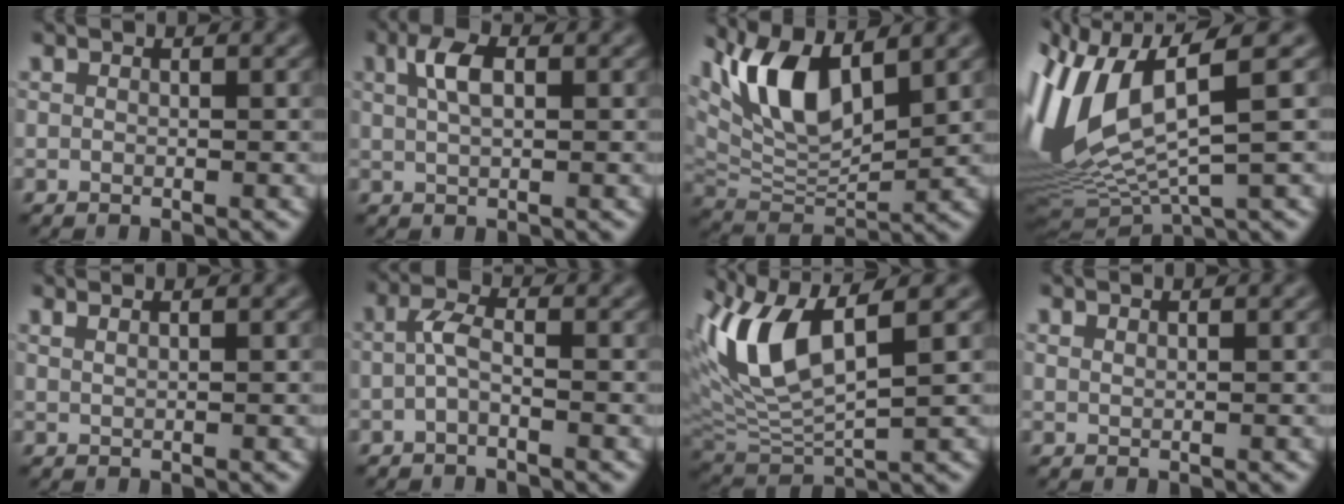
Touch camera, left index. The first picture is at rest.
{"total": 2.6, "force": [0.7, 1.2, 2.2], "torque": [-0.047, 0.010, 0.016]}
{"total": 8.5, "force": [4.2, 3.5, 6.5], "torque": [-0.134, 0.003, 0.081]}
{"total": 11.8, "force": [1.3, 4.3, 10.9], "torque": [-0.257, -0.002, 0.052]}
{"total": 1.6, "force": [1.1, 0.7, 0.9], "torque": [0.007, 0.005, 0.001]}
{"total": 1.8, "force": [-0.8, 0.6, 1.5], "torque": [-0.035, 0.008, -0.015]}
{"total": 8.5, "force": [2.8, 3.5, 7.2], "torque": [-0.157, 0.005, 0.058]}
{"total": 0.6, "force": [0.6, 0.2, 0.2], "torque": [-0.002, 0.001, 0.011]}